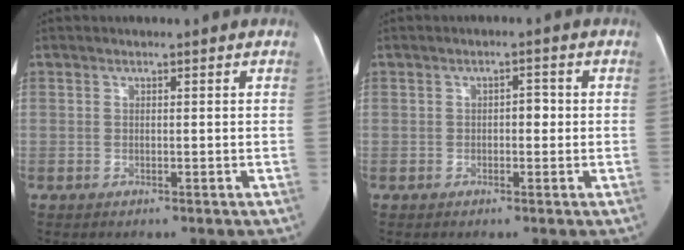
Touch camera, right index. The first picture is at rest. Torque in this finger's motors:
{"motor_torque": [0.31, 0.03, 0.00, 0.04]}